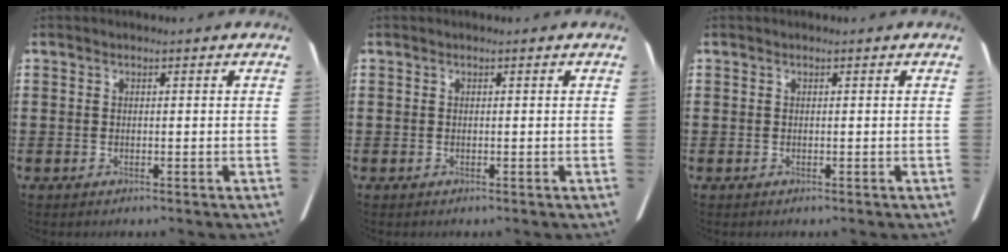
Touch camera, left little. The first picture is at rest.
{"total": 0.0}
{"total": 0.0}